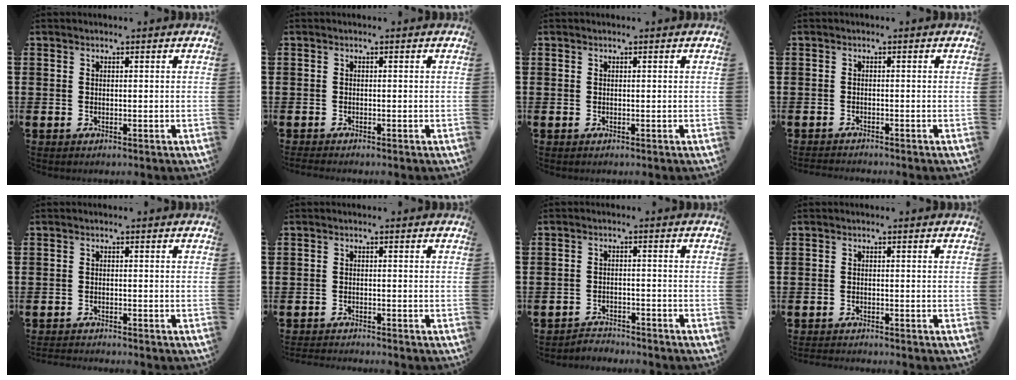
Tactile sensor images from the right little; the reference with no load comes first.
{"total": 0.5, "force": [-0.5, 0.0, 0.2], "torque": [-0.003, -0.003, -0.009]}
{"total": 0.0}
{"total": 0.8, "force": [-0.8, -0.1, 0.0], "torque": [-0.002, -0.002, -0.017]}
{"total": 1.1, "force": [-1.1, -0.1, 0.0], "torque": [-0.002, 0.000, -0.022]}
{"total": 1.2, "force": [-1.2, -0.2, 0.0], "torque": [-0.002, 0.001, -0.024]}
{"total": 2.2, "force": [-2.2, 0.1, -0.3], "torque": [-0.003, 0.002, -0.050]}
{"total": 0.9, "force": [-0.9, -0.1, 0.0], "torque": [-0.002, -0.001, -0.018]}